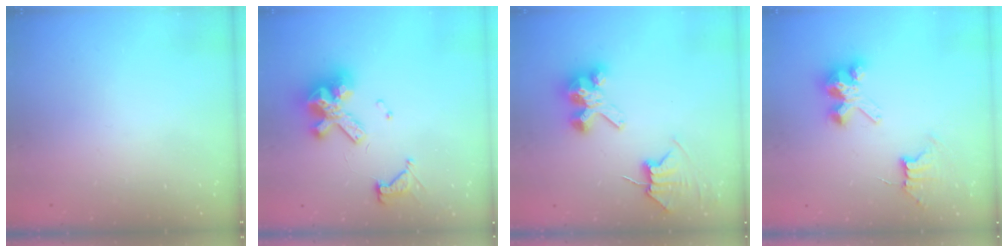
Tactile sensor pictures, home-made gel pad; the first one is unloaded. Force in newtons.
{"total": 13.1, "press": 13.0, "slide": 1.6}
{"total": 7.2, "press": 7.2, "slide": 0.6}
{"total": 7.8, "press": 7.8, "slide": 0.6}